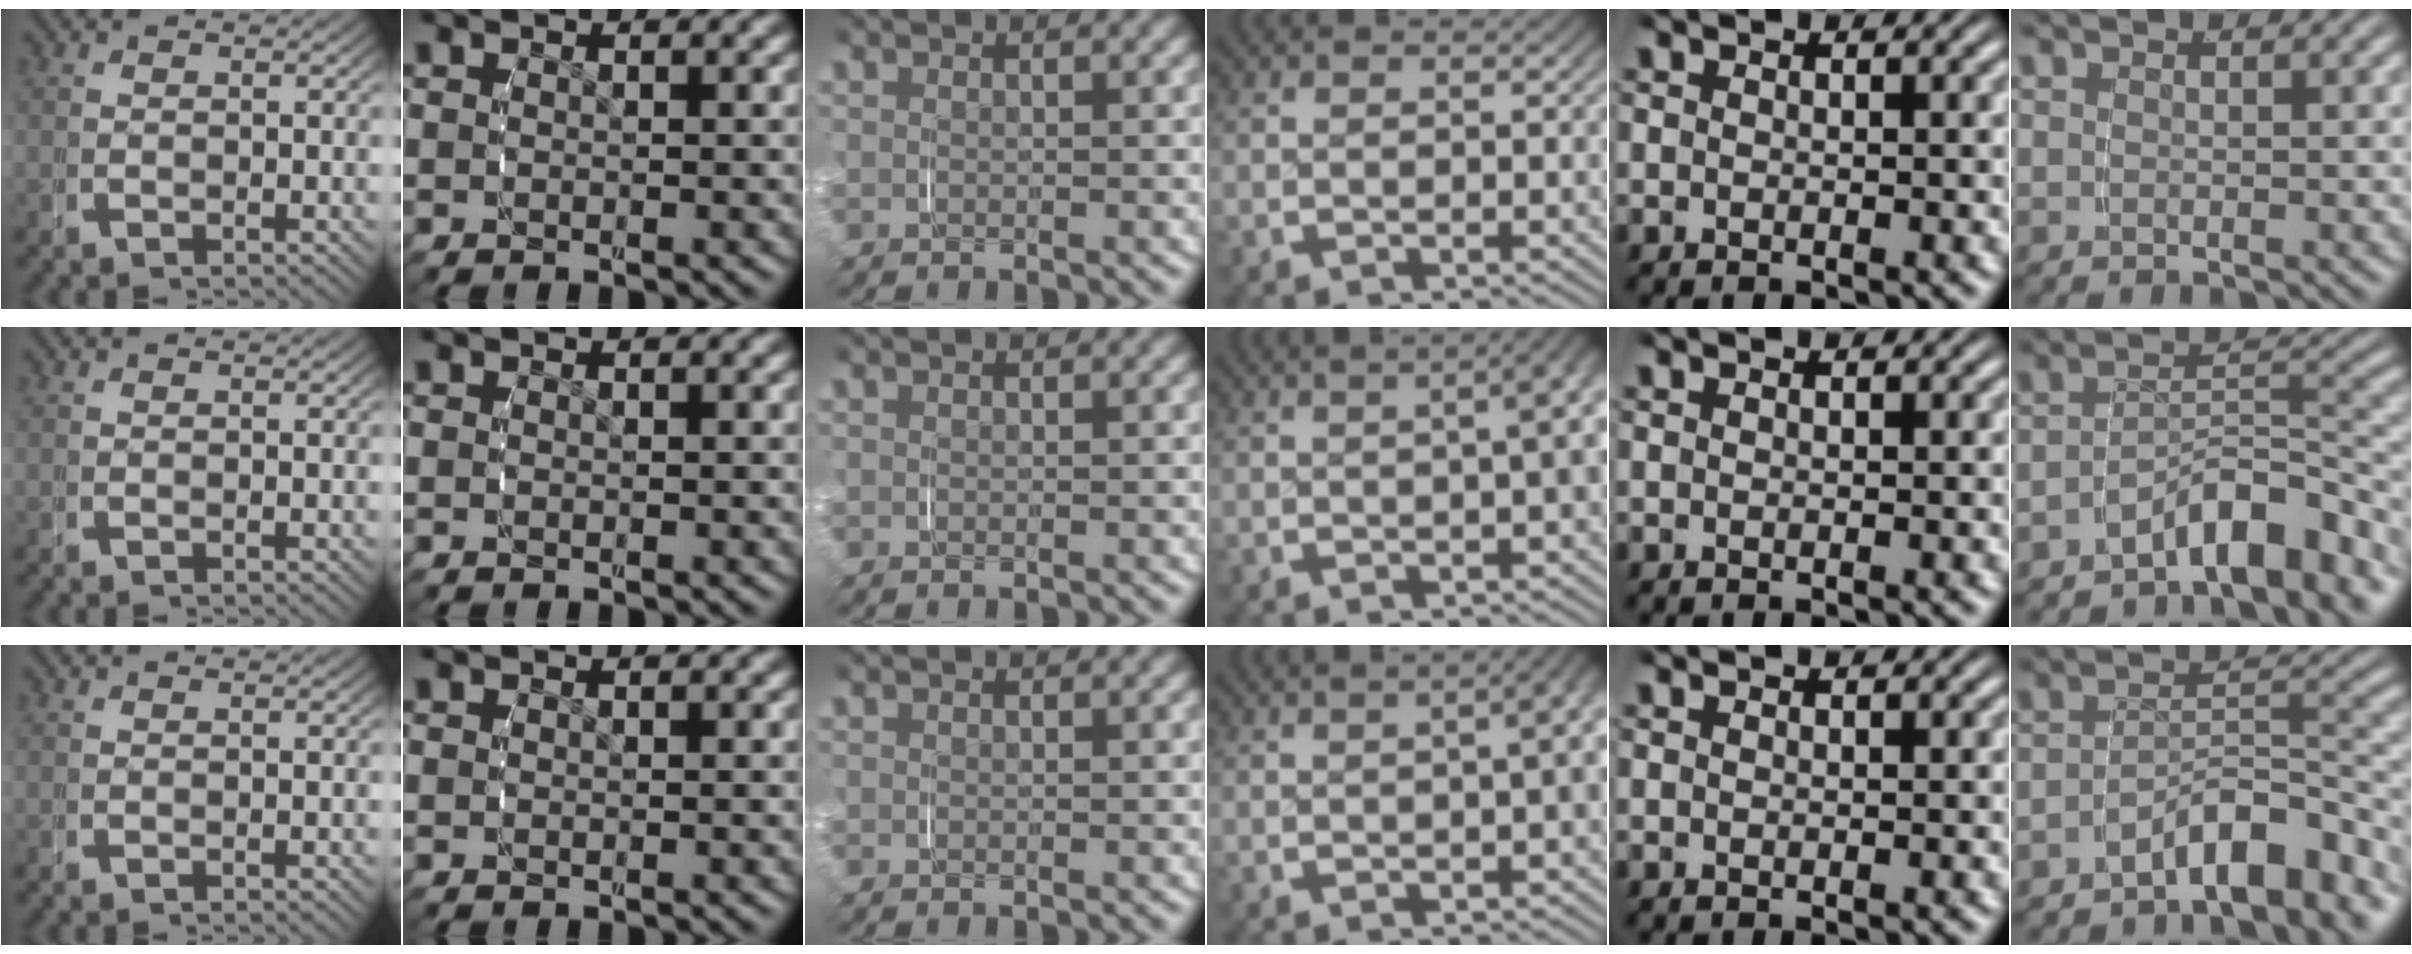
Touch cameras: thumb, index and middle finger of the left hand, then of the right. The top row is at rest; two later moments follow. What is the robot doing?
{"motion": "grasp_and_lifting", "object": "string"}